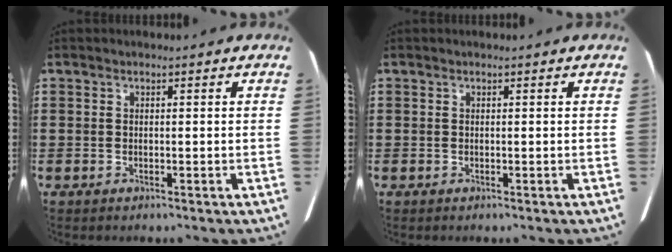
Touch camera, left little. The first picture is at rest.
{"total": 0.0}